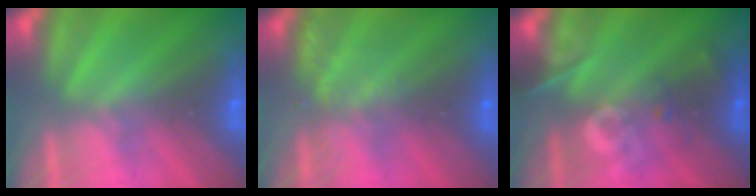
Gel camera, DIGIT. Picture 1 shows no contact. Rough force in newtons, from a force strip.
{"total": 2.2}
{"total": 2.7}